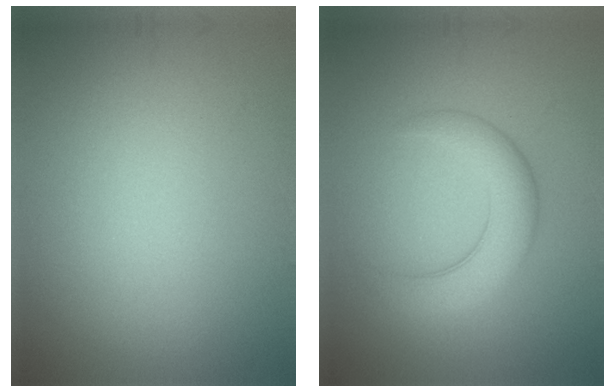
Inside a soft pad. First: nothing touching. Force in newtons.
{"total": 4.3, "press": 4.3, "slide": 0.3}